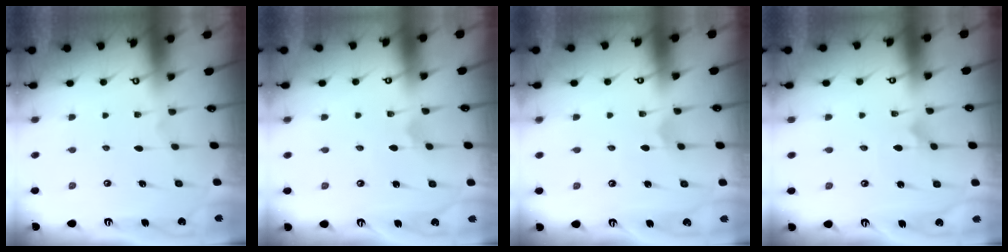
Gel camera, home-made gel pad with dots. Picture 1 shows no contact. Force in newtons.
{"total": 0.0}
{"total": 2.9, "press": 2.9, "slide": 0.3}
{"total": 2.3, "press": 2.3, "slide": 0.1}